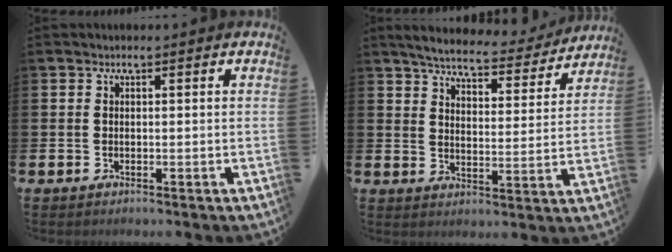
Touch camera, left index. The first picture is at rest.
{"total": 5.6, "force": [5.4, 1.0, 1.5], "torque": [-0.050, -0.037, 0.089]}